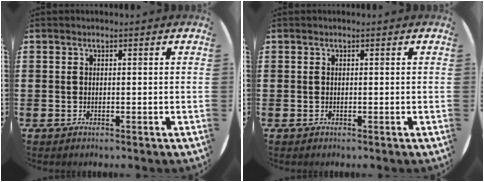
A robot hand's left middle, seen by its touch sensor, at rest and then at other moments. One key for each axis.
{"total": 0.0}